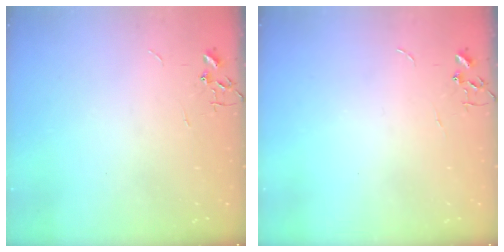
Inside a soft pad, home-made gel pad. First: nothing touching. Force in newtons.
{"total": 0.0}